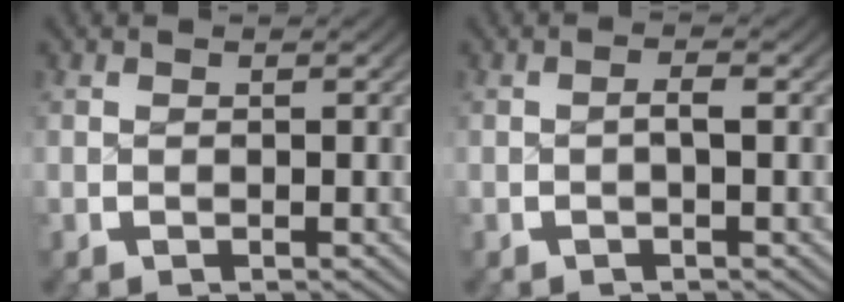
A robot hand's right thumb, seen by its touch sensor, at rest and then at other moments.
{"total": 1.1, "force": [-0.2, 0.1, 1.1], "torque": [-0.023, 0.007, -0.005]}